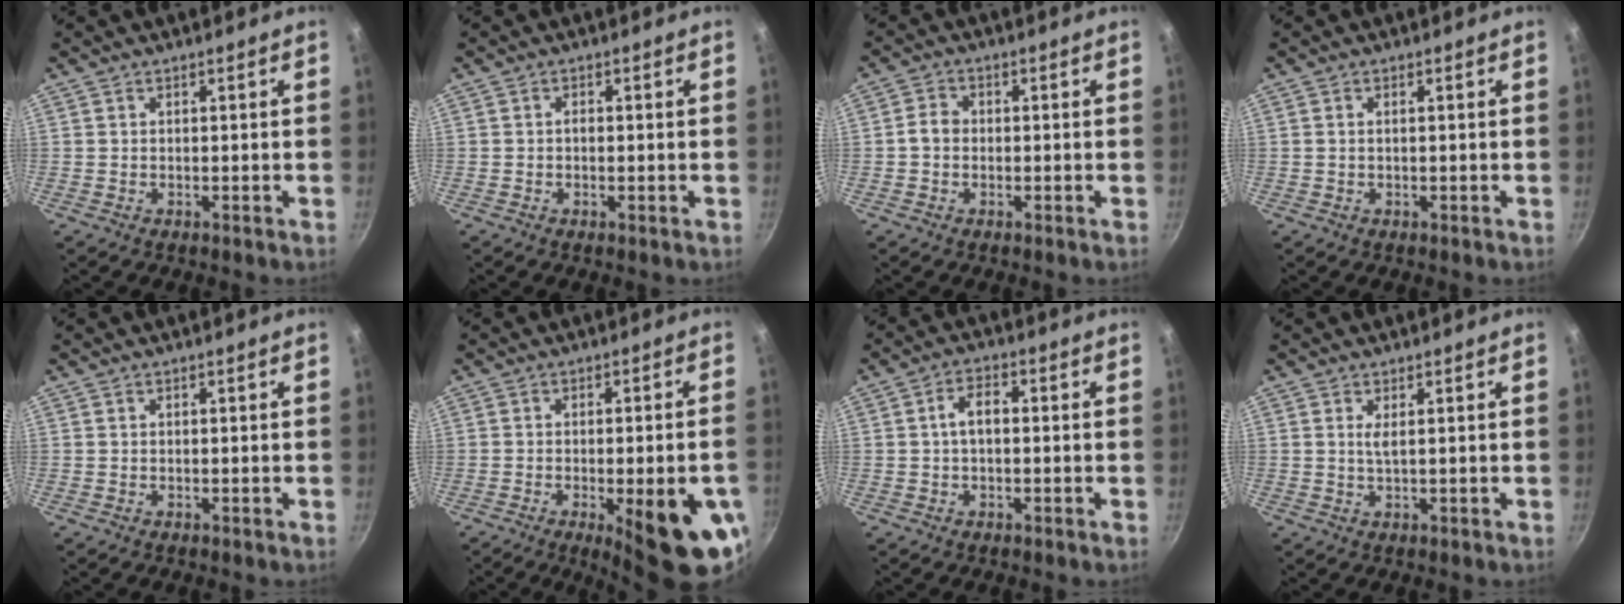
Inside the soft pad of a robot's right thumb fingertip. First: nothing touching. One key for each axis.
{"total": 1.2, "fx": -0.1, "fy": 0.6, "fz": 1.0, "tx": -0.017, "ty": 0.003, "tz": -0.005}
{"total": 3.1, "fx": -0.4, "fy": 2.5, "fz": 1.7, "tx": -0.024, "ty": 0.014, "tz": -0.014}
{"total": 0.7, "fx": 0.0, "fy": 0.2, "fz": 0.6, "tx": -0.014, "ty": 0.004, "tz": 0.001}
{"total": 0.0}
{"total": 16.2, "fx": -5.7, "fy": 4.5, "fz": 14.5, "tx": -0.166, "ty": 0.009, "tz": -0.069}
{"total": 4.3, "fx": 0.0, "fy": 2.5, "fz": 3.5, "tx": -0.057, "ty": 0.018, "tz": -0.006}
{"total": 1.6, "fx": 0.5, "fy": 0.2, "fz": 1.5, "tx": -0.034, "ty": -0.002, "tz": 0.010}